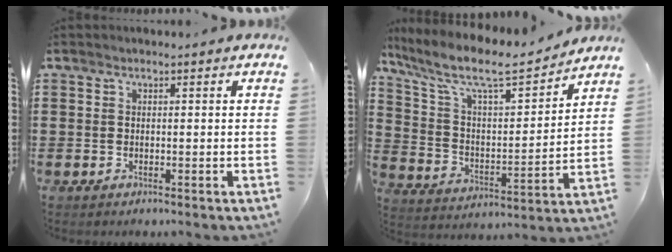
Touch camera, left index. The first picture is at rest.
{"total": 9.7, "force": [8.0, 1.9, 5.2], "torque": [-0.137, -0.048, 0.133]}